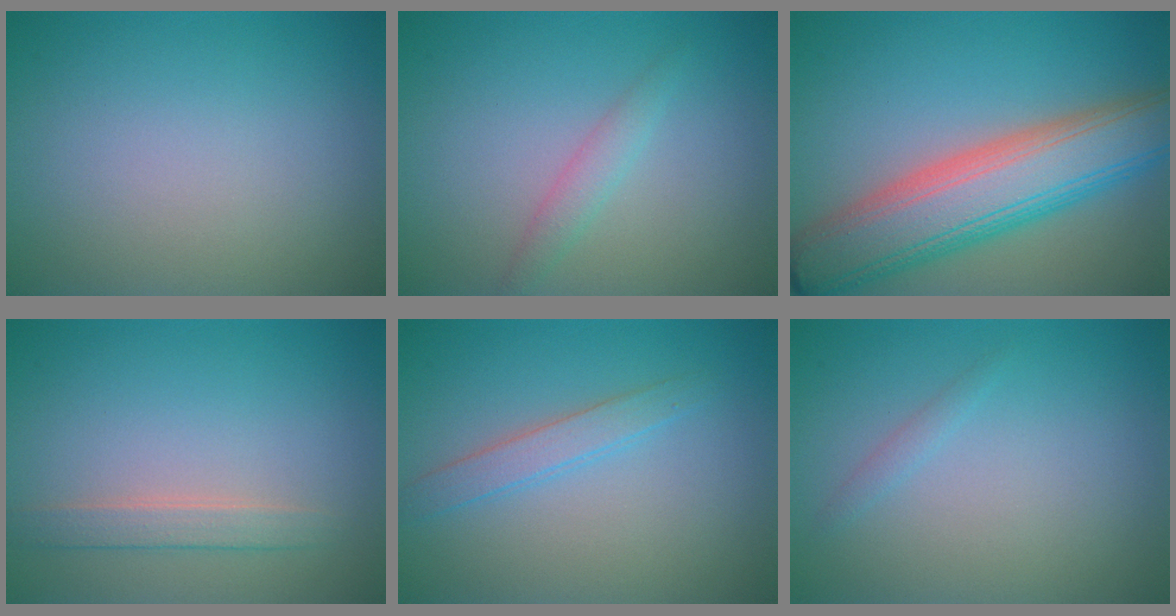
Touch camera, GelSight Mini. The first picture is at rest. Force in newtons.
{"total": 1.5, "press": 1.5, "slide": 0.1}
{"total": 9.9, "press": 9.9, "slide": 0.5}
{"total": 1.9, "press": 1.9, "slide": 0.1}
{"total": 2.0, "press": 2.0, "slide": 0.0}
{"total": 0.7, "press": 0.7, "slide": 0.0}